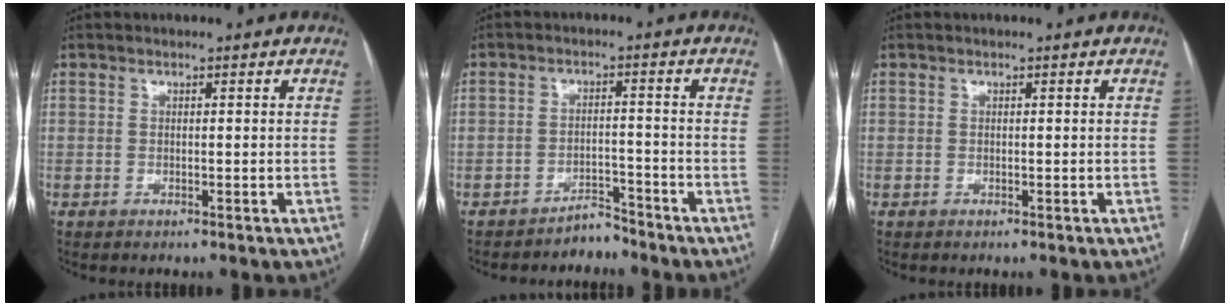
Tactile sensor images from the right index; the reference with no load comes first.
{"total": 3.0, "force": [-2.9, 0.8, -0.2], "torque": [0.009, -0.003, -0.046]}
{"total": 0.0}